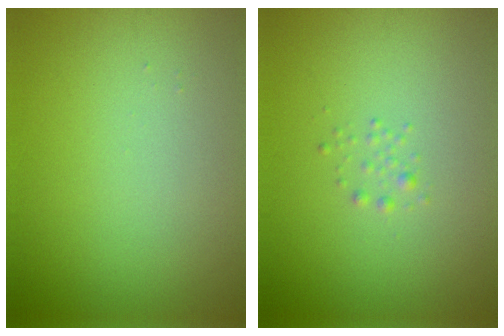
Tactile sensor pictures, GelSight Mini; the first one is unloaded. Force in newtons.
{"total": 0.7, "press": 0.7, "slide": 0.0}